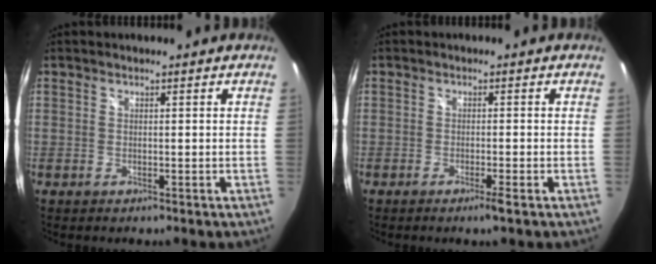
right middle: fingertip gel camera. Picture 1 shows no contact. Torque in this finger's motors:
{"motor_torque": [-0.25, -0.14, 0.04, 0.00]}